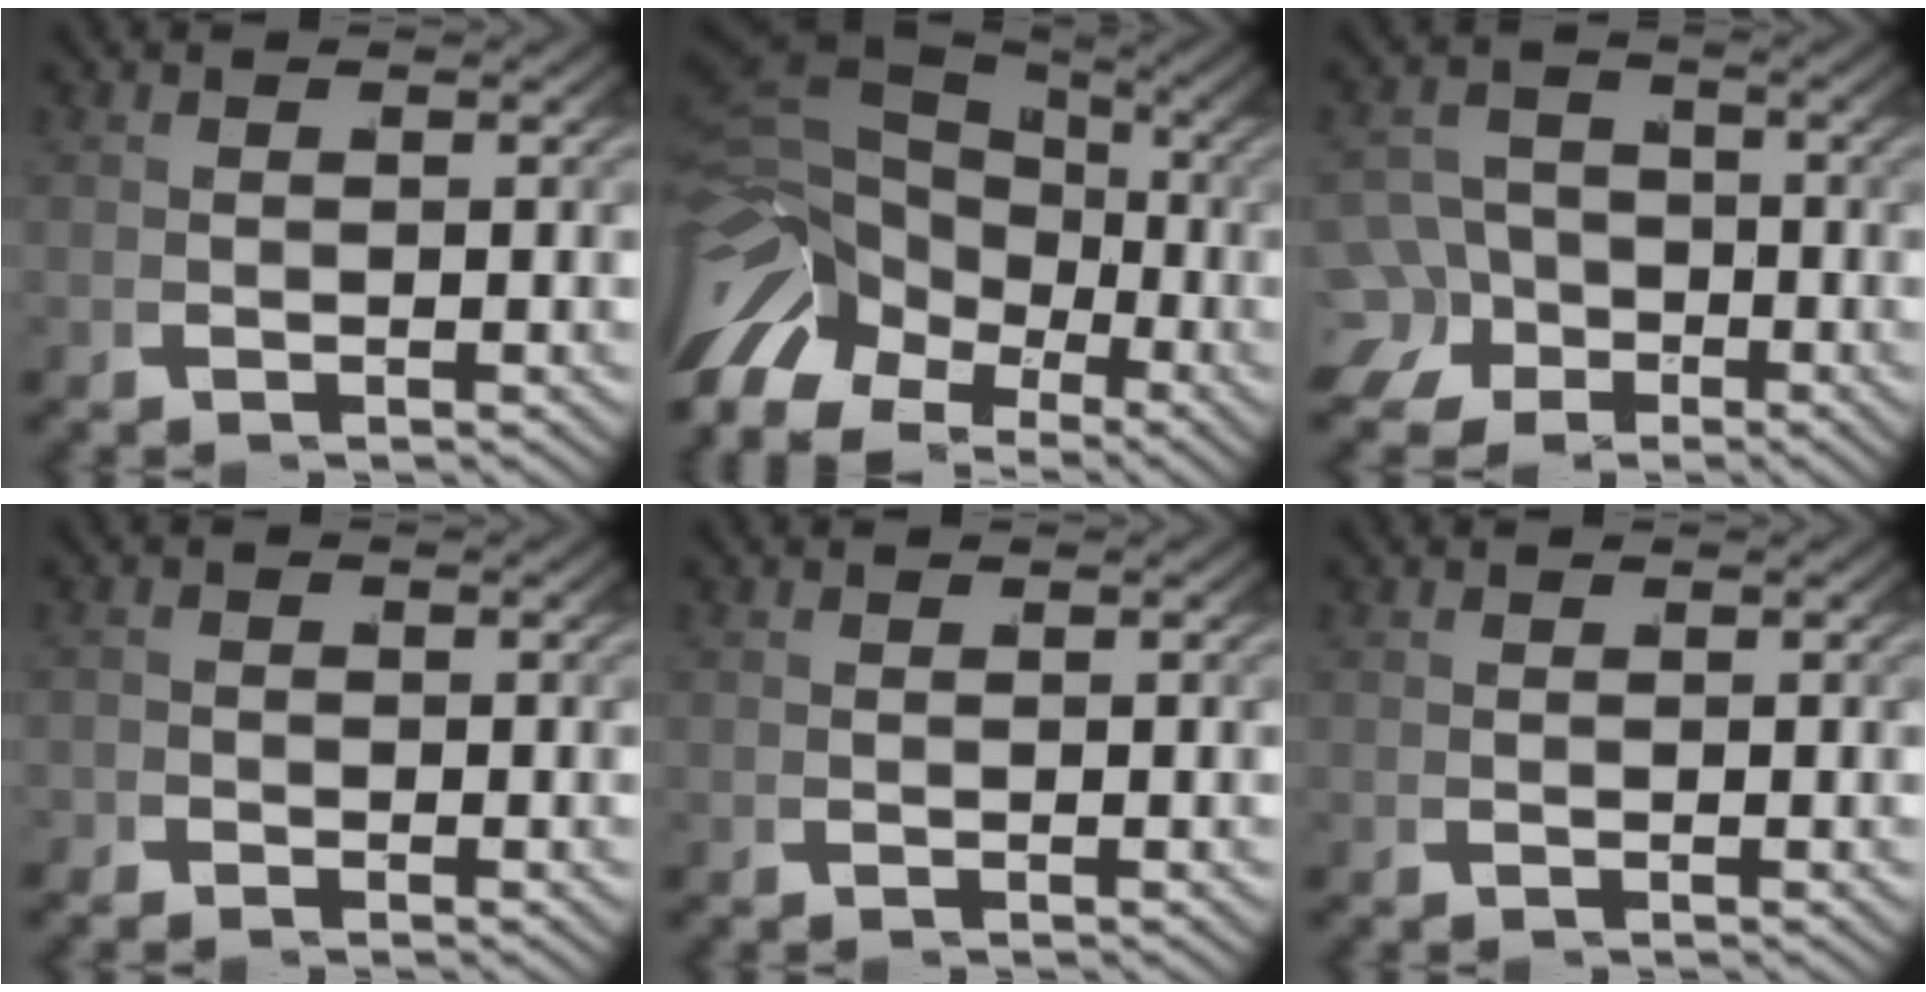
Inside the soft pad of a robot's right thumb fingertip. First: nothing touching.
{"total": 14.3, "force": [-0.4, 9.9, 10.3], "torque": [-0.200, -0.033, 0.009]}
{"total": 7.2, "force": [-2.8, 5.9, 3.0], "torque": [-0.037, -0.035, -0.042]}
{"total": 1.0, "force": [-0.8, 0.6, -0.2], "torque": [0.010, -0.001, -0.022]}
{"total": 0.0}
{"total": 0.0}